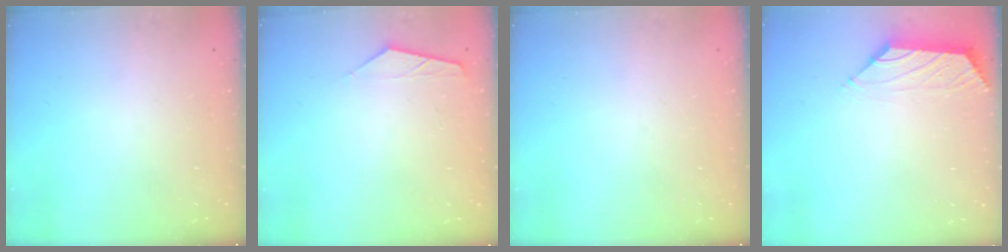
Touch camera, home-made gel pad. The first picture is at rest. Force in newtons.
{"total": 1.5, "press": 1.5, "slide": 0.3}
{"total": 0.0}
{"total": 0.8, "press": 0.5, "slide": 0.6}